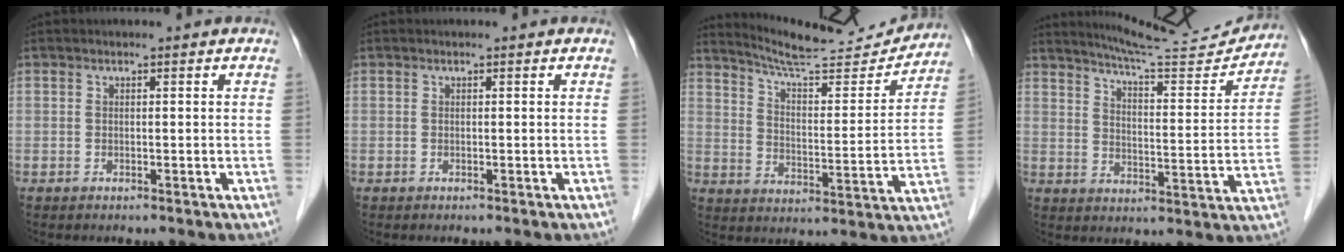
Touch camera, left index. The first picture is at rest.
{"total": 0.0}
{"total": 16.4, "force": [15.9, 0.9, 4.1], "torque": [-0.071, -0.030, 0.229]}
{"total": 15.3, "force": [14.8, 0.1, 3.8], "torque": [-0.062, -0.037, 0.201]}